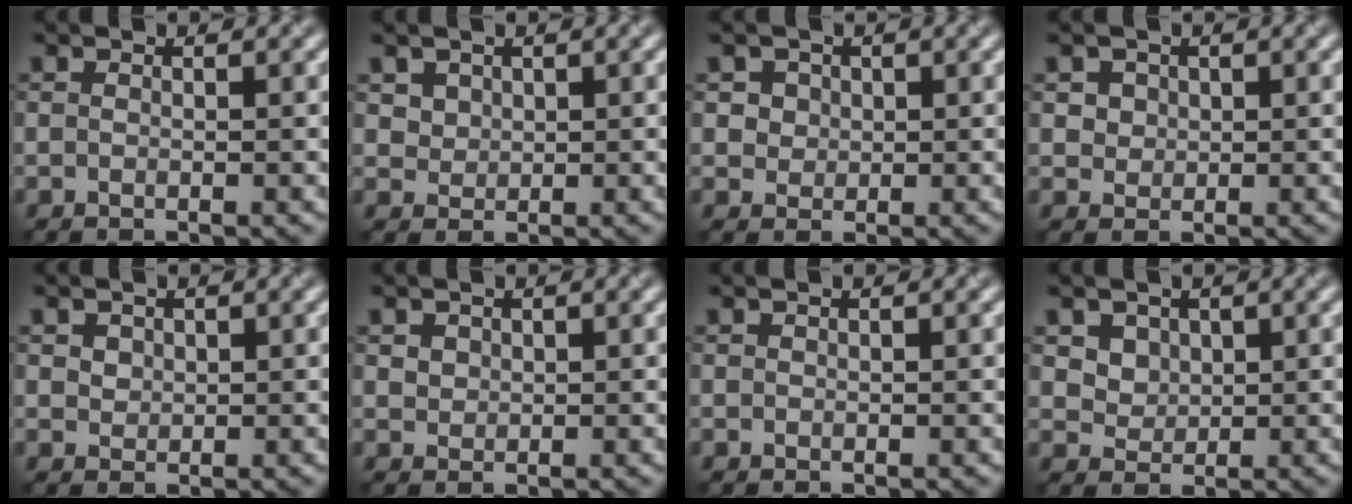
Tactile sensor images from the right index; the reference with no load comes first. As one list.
[{"total": 2.6, "force": [1.6, 1.8, 1.0], "torque": [-0.034, -0.001, 0.044]}, {"total": 2.7, "force": [1.3, 2.2, 1.0], "torque": [-0.023, 0.005, 0.030]}, {"total": 2.4, "force": [1.1, 1.8, 0.9], "torque": [-0.024, 0.004, 0.030]}, {"total": 1.3, "force": [0.7, 1.1, 0.4], "torque": [-0.007, -0.002, 0.017]}, {"total": 1.2, "force": [0.7, 1.0, 0.3], "torque": [-0.006, -0.005, 0.019]}, {"total": 0.0}, {"total": 3.2, "force": [1.6, 2.4, 1.3], "torque": [-0.042, -0.007, 0.052]}]